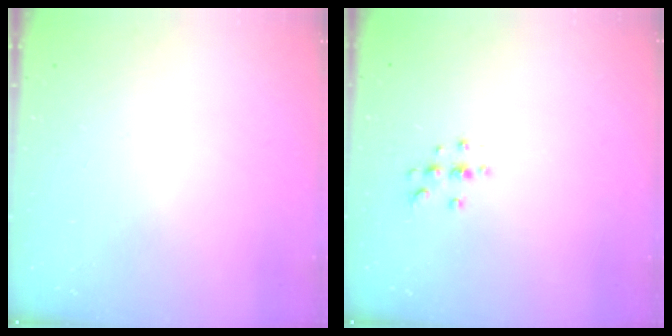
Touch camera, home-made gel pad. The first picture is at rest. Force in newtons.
{"total": 3.7, "press": 3.7, "slide": 0.4}